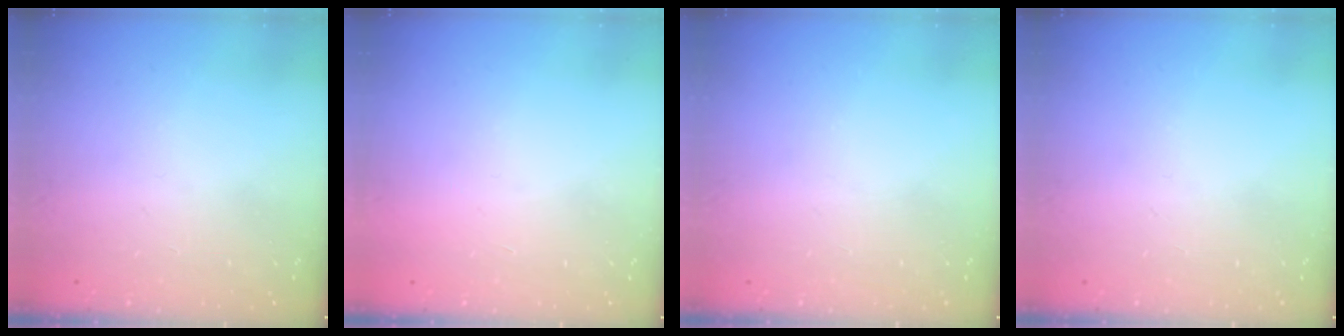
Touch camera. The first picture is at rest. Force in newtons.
{"total": 1.5, "press": 1.5, "slide": 0.1}
{"total": 0.0}
{"total": 0.0}